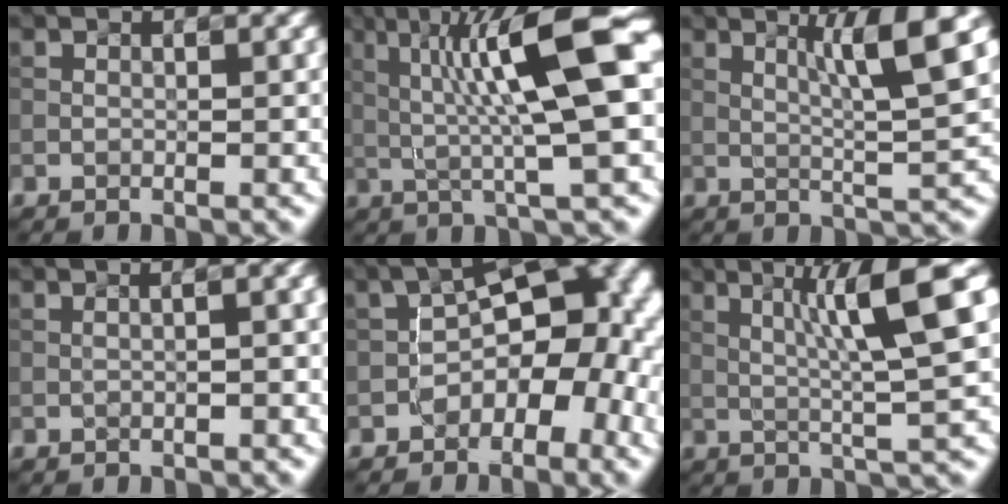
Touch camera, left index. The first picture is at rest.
{"total": 10.8, "force": [1.7, 1.7, 10.5], "torque": [-0.176, 0.014, 0.039]}
{"total": 6.4, "force": [2.1, 0.3, 6.0], "torque": [-0.102, 0.006, 0.047]}
{"total": 3.5, "force": [0.7, 1.7, 3.0], "torque": [-0.009, 0.025, -0.012]}
{"total": 10.1, "force": [-2.4, 5.8, 7.9], "torque": [-0.070, 0.023, -0.046]}
{"total": 8.1, "force": [1.9, 0.5, 7.8], "torque": [-0.129, 0.012, 0.042]}